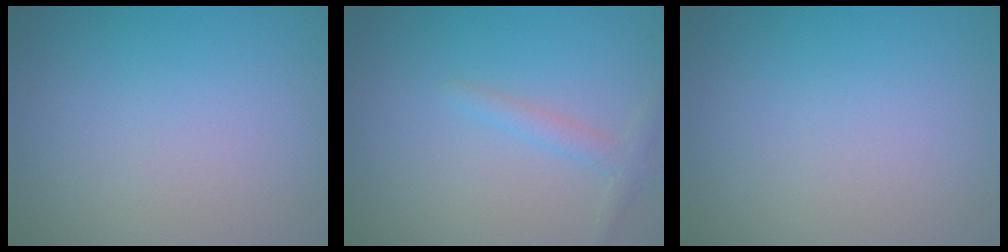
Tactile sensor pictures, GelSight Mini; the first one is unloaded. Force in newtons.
{"total": 1.5, "press": 1.5, "slide": 0.1}
{"total": 0.0}